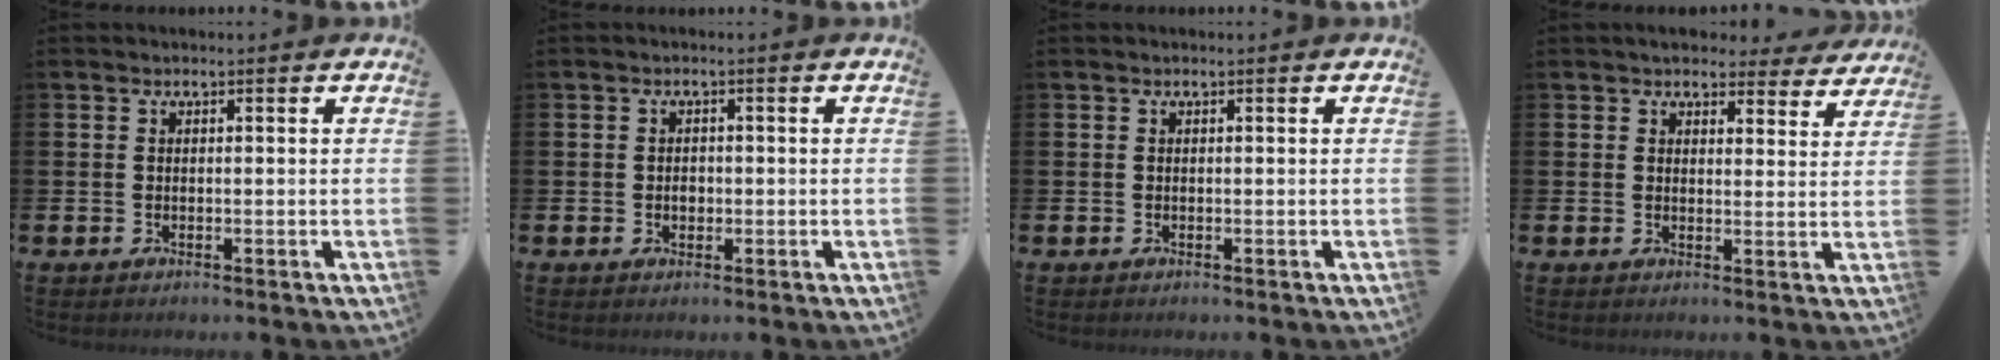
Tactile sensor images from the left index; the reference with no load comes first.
{"total": 1.3, "force": [-0.2, 1.0, 0.9], "torque": [-0.007, 0.004, -0.008]}
{"total": 0.0}
{"total": 4.2, "force": [3.9, 1.5, 0.4], "torque": [-0.003, -0.025, 0.067]}